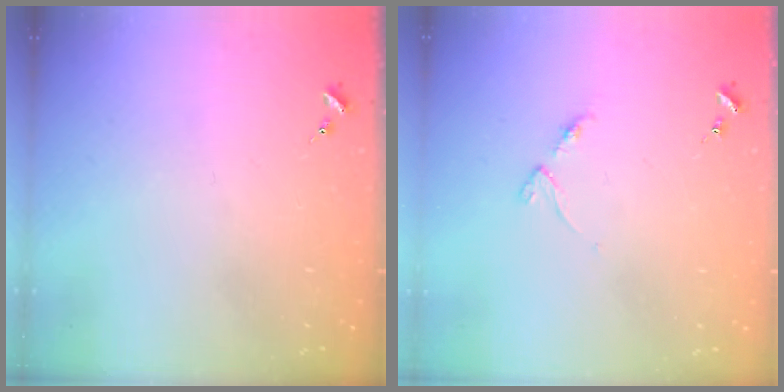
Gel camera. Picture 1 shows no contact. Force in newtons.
{"total": 4.0, "press": 3.9, "slide": 0.4}